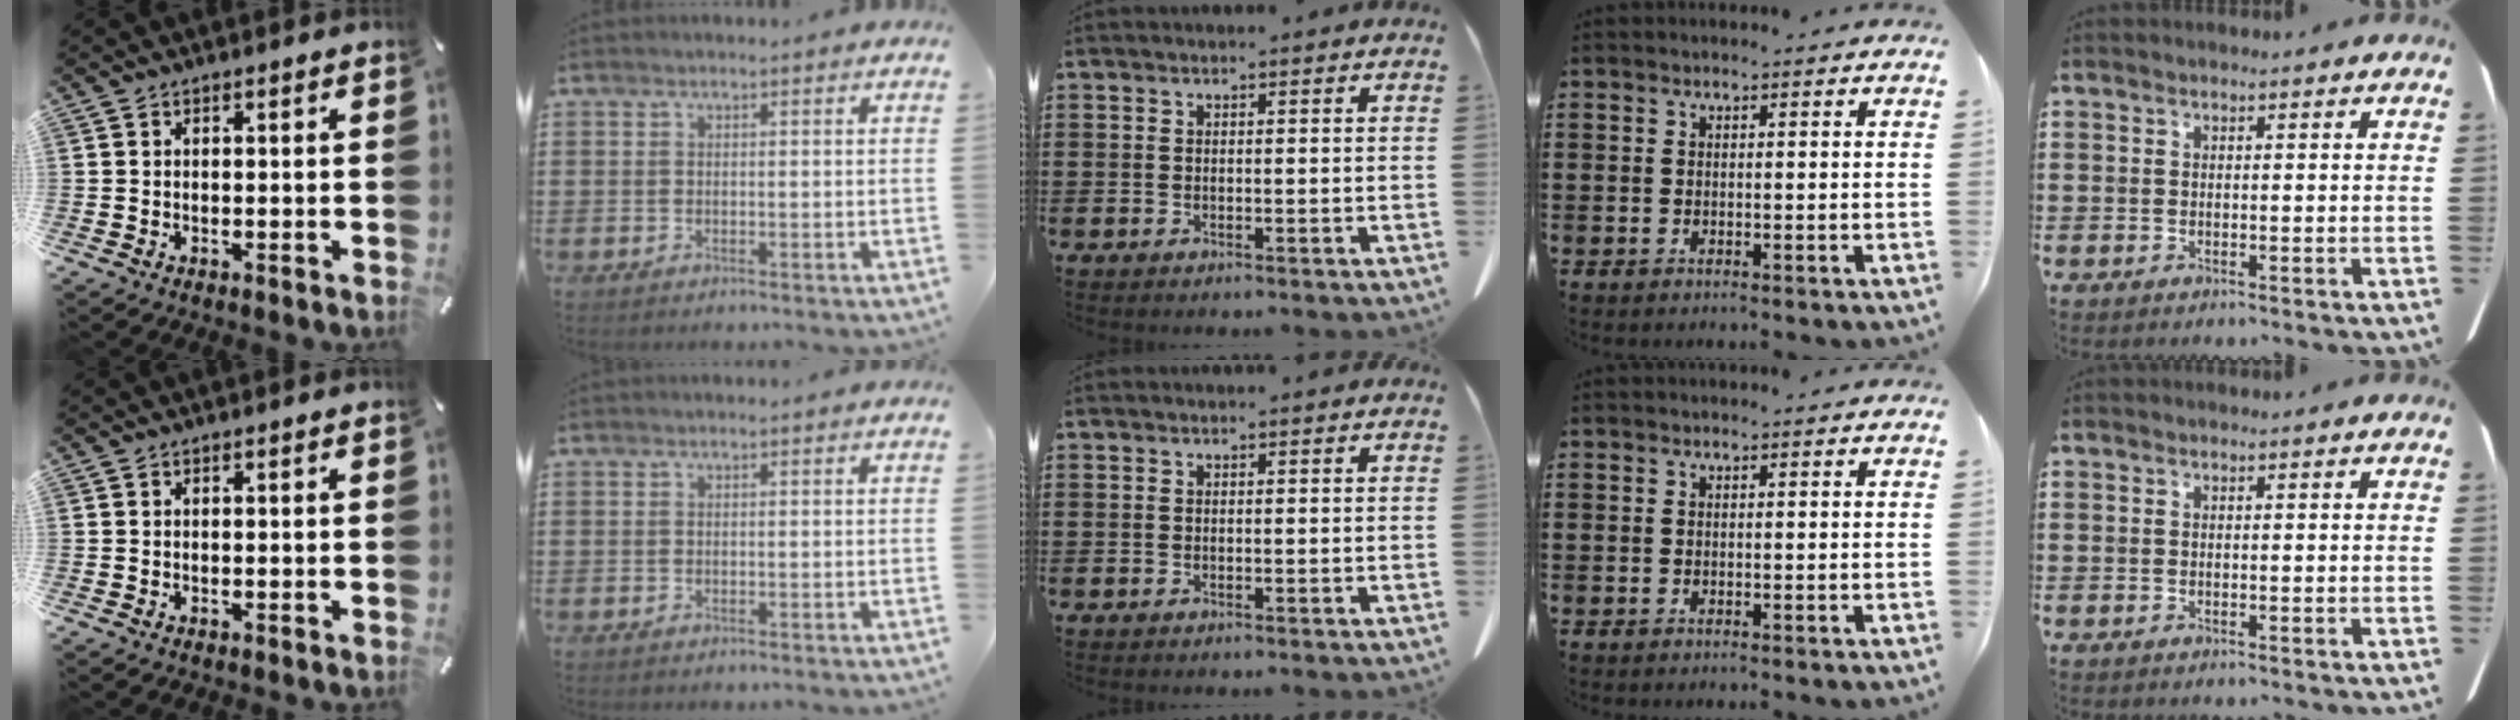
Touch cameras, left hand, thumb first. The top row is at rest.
{}